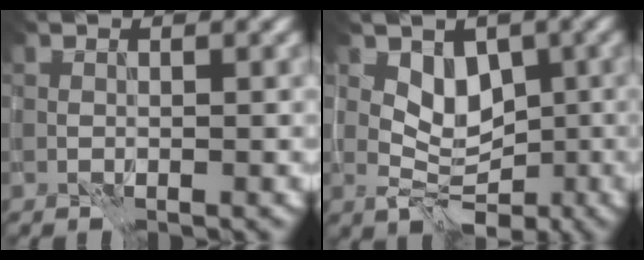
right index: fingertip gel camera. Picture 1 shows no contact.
{"total": 3.8, "force": [0.7, 2.9, 2.4], "torque": [-0.023, -0.004, 0.015]}